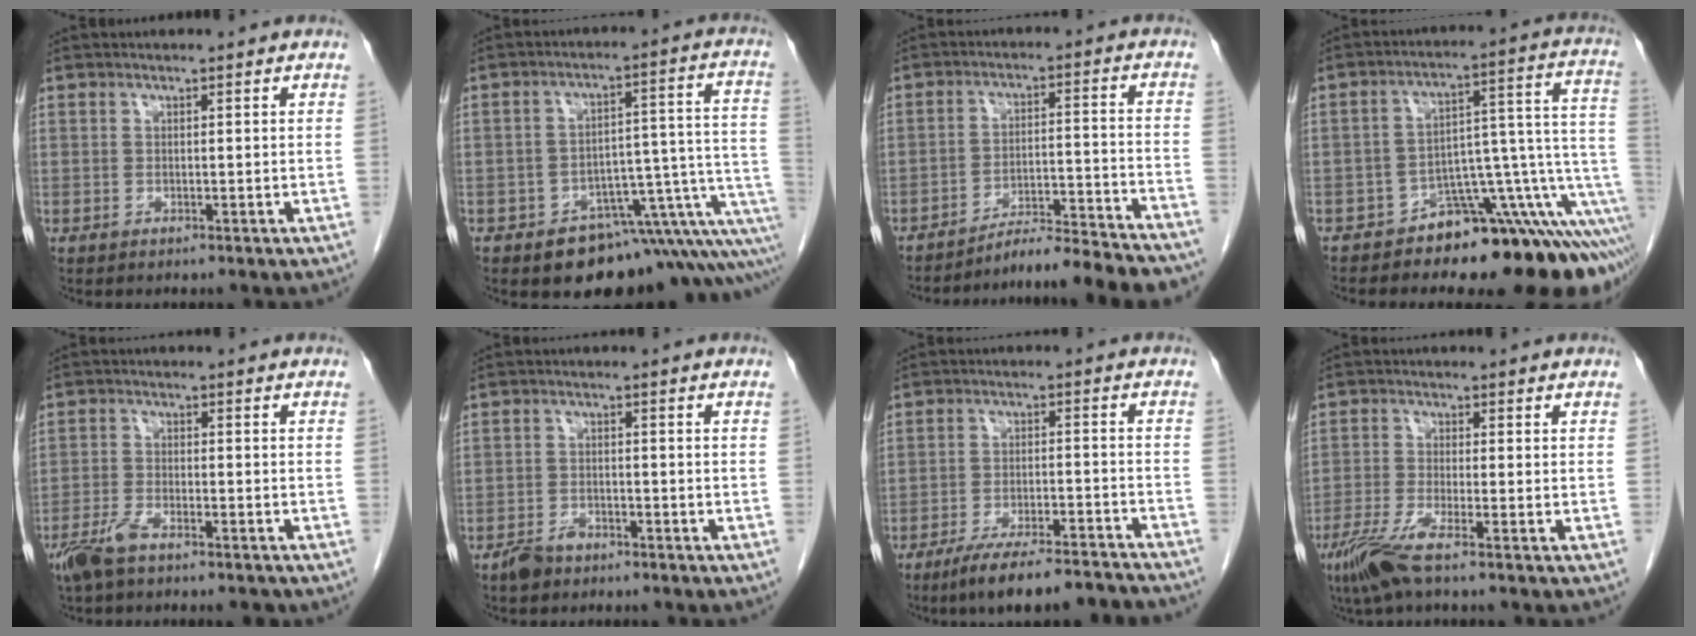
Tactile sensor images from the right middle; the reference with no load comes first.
{"total": 15.2, "force": [-8.4, 6.3, 11.1], "torque": [-0.050, 0.078, -0.100]}
{"total": 15.3, "force": [-14.6, -0.3, 4.6], "torque": [-0.047, 0.002, -0.205]}
{"total": 14.1, "force": [-9.7, 3.5, 9.7], "torque": [-0.038, 0.081, -0.131]}
{"total": 6.5, "force": [-5.2, 1.6, 3.5], "torque": [-0.068, -0.007, -0.091]}
{"total": 3.1, "force": [-2.4, 1.5, 1.2], "torque": [-0.026, 0.001, -0.037]}
{"total": 14.7, "force": [-13.0, 1.1, 6.6], "torque": [-0.094, -0.001, -0.191]}
{"total": 5.5, "force": [-3.6, 0.0, 4.1], "torque": [-0.089, -0.016, -0.076]}